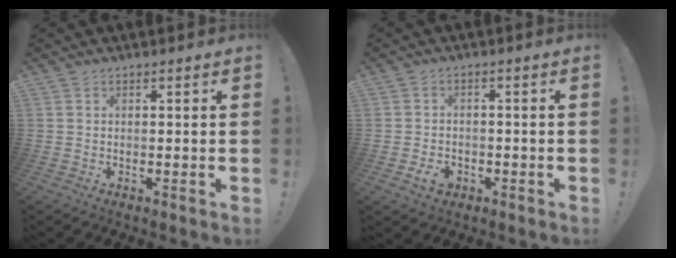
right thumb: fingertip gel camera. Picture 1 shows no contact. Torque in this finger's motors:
{"motor_torque": [0.09, -0.01, 0.38, -0.52, -0.01]}